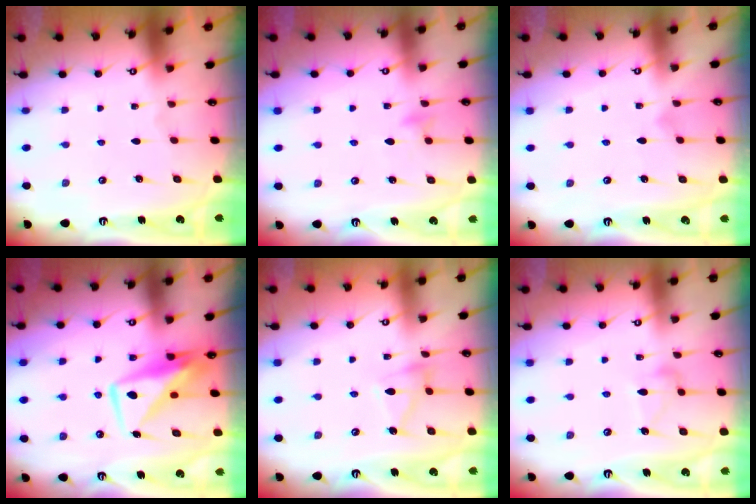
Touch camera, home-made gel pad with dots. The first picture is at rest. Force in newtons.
{"total": 5.6, "press": 5.6, "slide": 0.5}
{"total": 4.0, "press": 4.0, "slide": 0.2}
{"total": 8.8, "press": 8.7, "slide": 0.9}
{"total": 8.5, "press": 8.4, "slide": 0.6}
{"total": 8.7, "press": 8.7, "slide": 0.4}